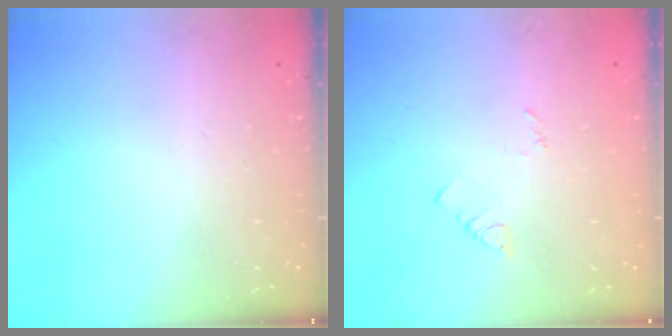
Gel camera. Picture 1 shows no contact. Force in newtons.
{"total": 3.7, "press": 3.7, "slide": 0.3}